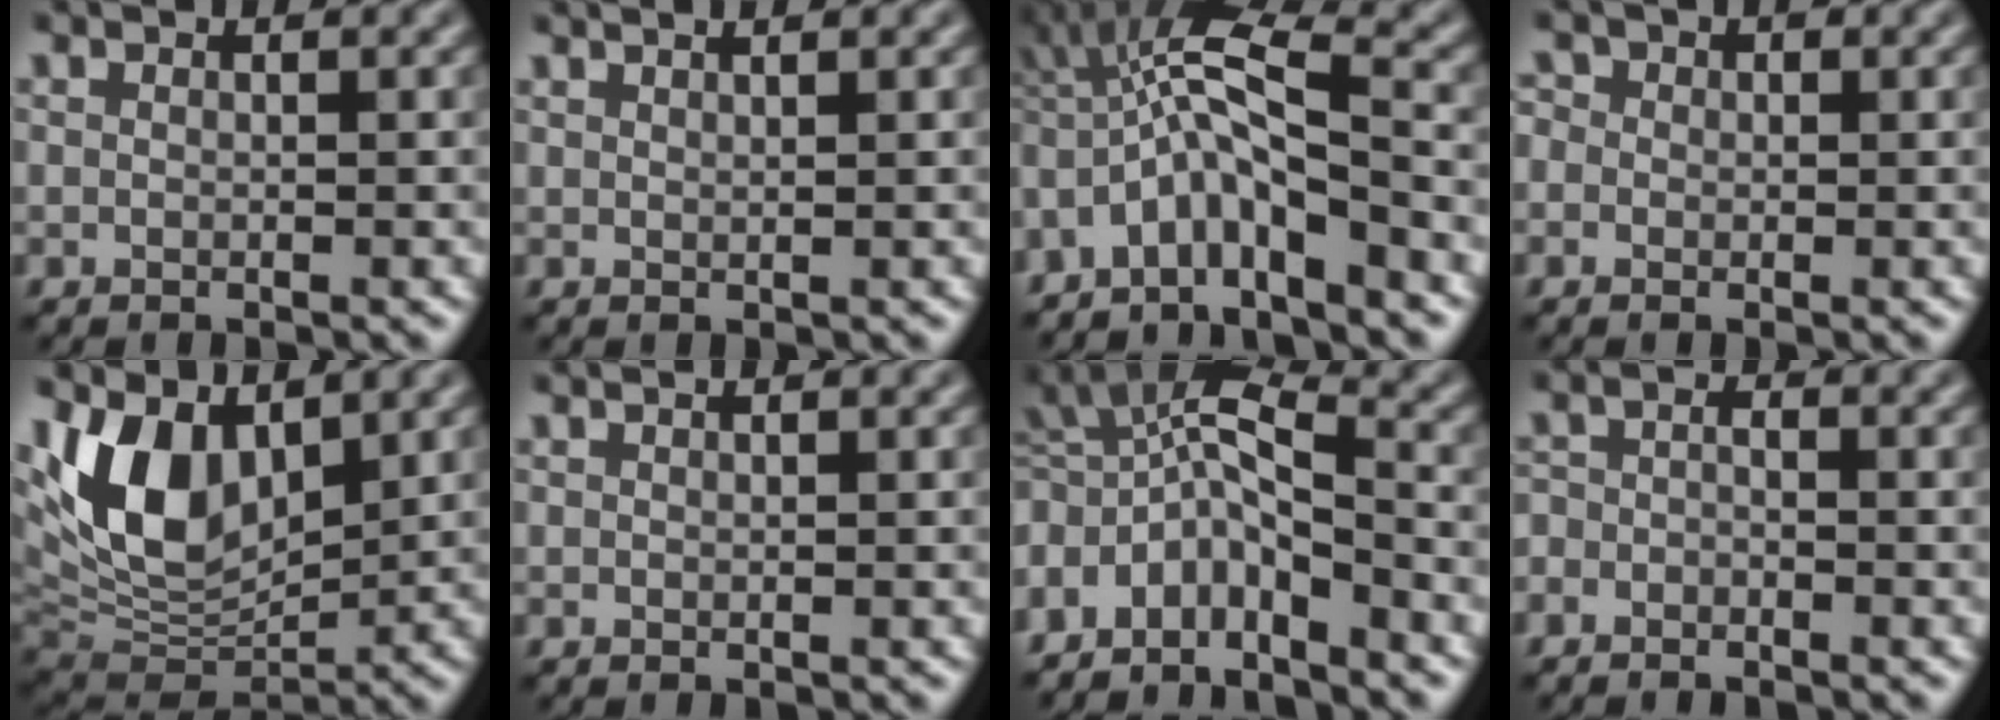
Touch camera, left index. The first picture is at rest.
{"total": 2.3, "force": [1.5, 0.9, 1.4], "torque": [0.004, 0.015, -0.005]}
{"total": 6.8, "force": [-3.1, 2.0, 5.8], "torque": [-0.107, 0.016, -0.069]}
{"total": 1.7, "force": [0.3, 1.6, 0.6], "torque": [-0.007, 0.012, -0.015]}
{"total": 8.2, "force": [3.1, 4.6, 5.9], "torque": [-0.125, -0.010, 0.061]}
{"total": 0.9, "force": [0.6, 0.3, 0.5], "torque": [0.001, 0.002, 0.001]}
{"total": 6.6, "force": [-3.8, 2.5, 4.8], "torque": [-0.099, 0.009, -0.082]}
{"total": 1.5, "force": [-1.3, 0.6, 0.3], "torque": [-0.003, 0.001, -0.023]}